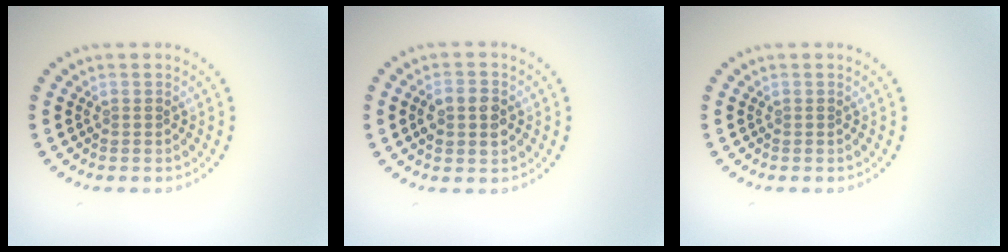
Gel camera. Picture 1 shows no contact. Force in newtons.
{"total": 3.5, "press": 3.5, "slide": 0.1}
{"total": 0.0}